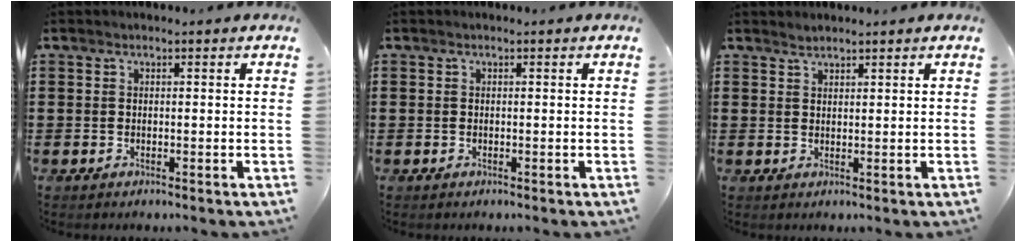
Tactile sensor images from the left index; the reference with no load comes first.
{"total": 0.0}
{"total": 1.1, "force": [1.1, 0.1, 0.0], "torque": [-0.002, 0.000, 0.021]}